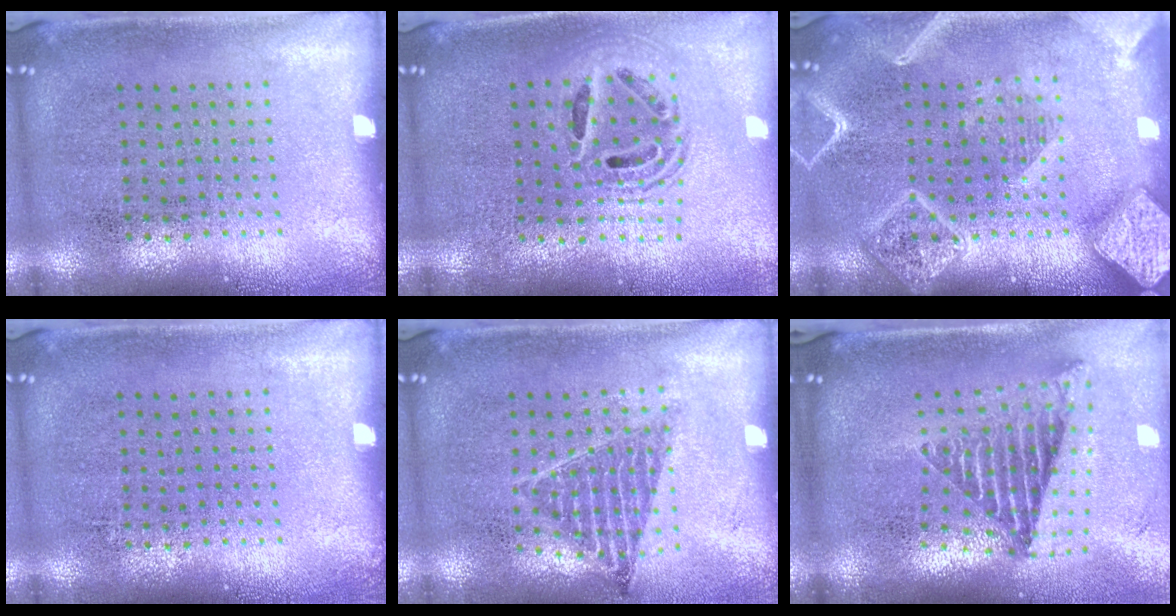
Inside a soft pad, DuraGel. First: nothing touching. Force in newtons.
{"total": 1.7, "press": 1.4, "slide": 1.0}
{"total": 3.1, "press": 3.1, "slide": 0.3}
{"total": 0.0}
{"total": 0.9, "press": 0.9, "slide": 0.2}
{"total": 2.5, "press": 1.7, "slide": 1.9}